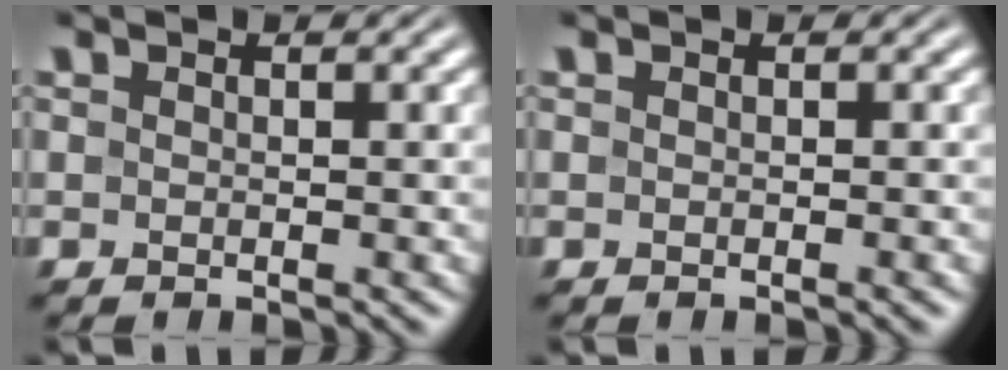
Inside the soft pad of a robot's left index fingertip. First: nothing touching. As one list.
[{"total": 0.8, "force": [-0.3, 0.1, 0.7], "torque": [-0.007, 0.001, -0.005]}]